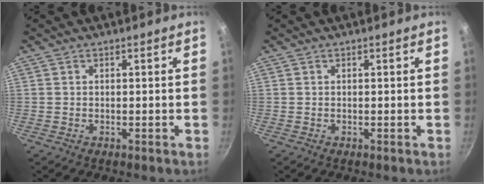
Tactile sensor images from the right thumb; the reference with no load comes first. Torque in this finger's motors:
{"motor_torque": [0.00, 0.00, 0.00, 0.00, 0.00]}